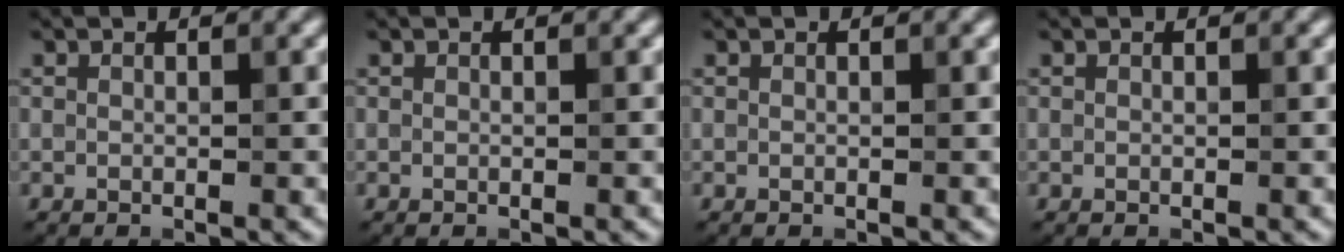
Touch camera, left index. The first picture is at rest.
{"total": 0.0}
{"total": 0.0}
{"total": 0.0}